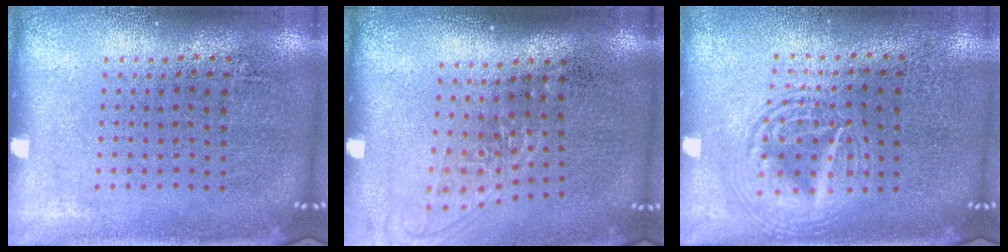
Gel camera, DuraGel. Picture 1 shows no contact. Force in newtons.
{"total": 1.3, "press": 1.0, "slide": 0.8}
{"total": 2.6, "press": 2.6, "slide": 0.3}